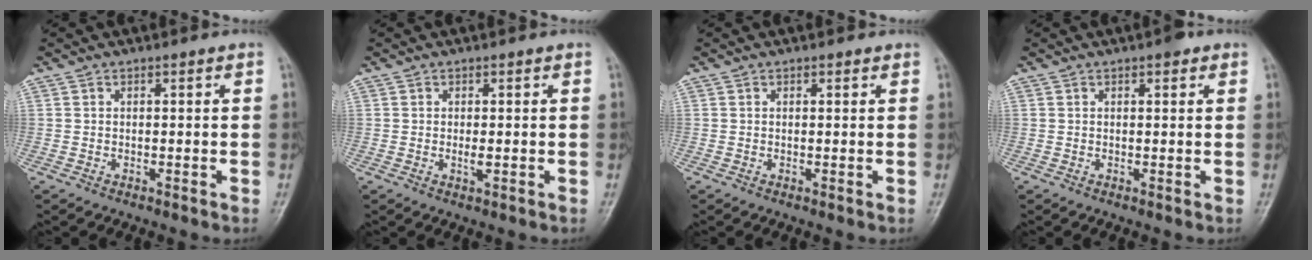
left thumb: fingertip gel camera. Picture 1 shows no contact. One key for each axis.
{"total": 1.4, "fx": 0.0, "fy": 0.5, "fz": 1.3, "tx": -0.022, "ty": -0.004, "tz": 0.000}
{"total": 0.8, "fx": 0.5, "fy": 0.5, "fz": 0.3, "tx": -0.001, "ty": -0.003, "tz": 0.002}
{"total": 2.3, "fx": 1.3, "fy": 0.9, "fz": 1.6, "tx": -0.016, "ty": -0.002, "tz": 0.014}